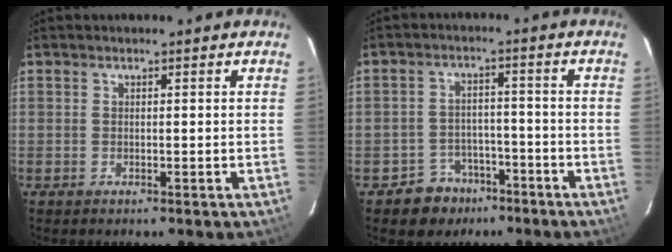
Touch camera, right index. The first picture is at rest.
{"total": 6.7, "force": [-4.4, 5.0, 0.4], "torque": [-0.021, 0.028, -0.058]}